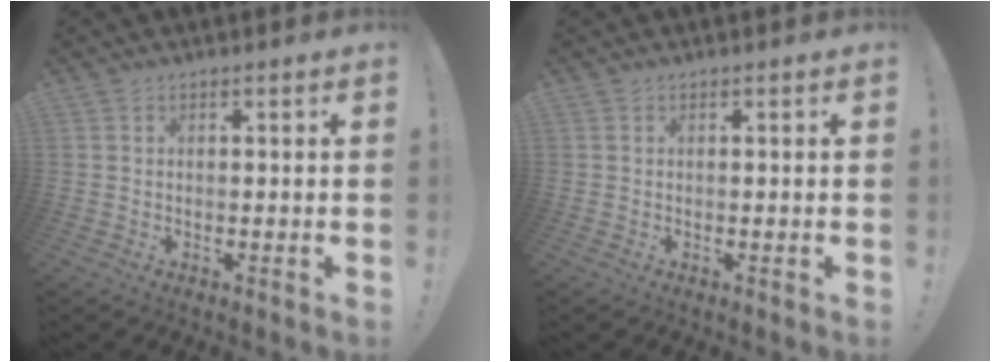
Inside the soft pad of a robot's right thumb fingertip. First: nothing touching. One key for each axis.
{"total": 0.0}